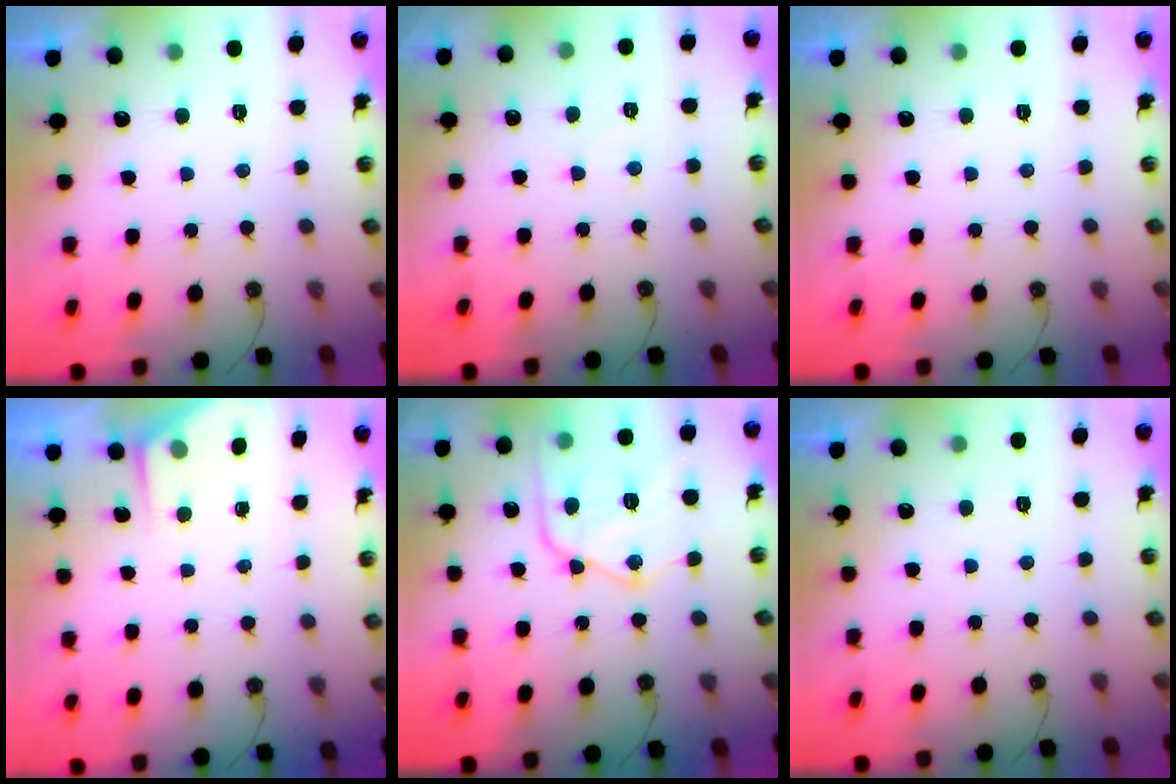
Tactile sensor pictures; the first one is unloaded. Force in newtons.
{"total": 4.0, "press": 3.9, "slide": 0.4}
{"total": 0.0}
{"total": 2.1, "press": 2.1, "slide": 0.2}
{"total": 18.9, "press": 18.8, "slide": 2.1}
{"total": 0.0}